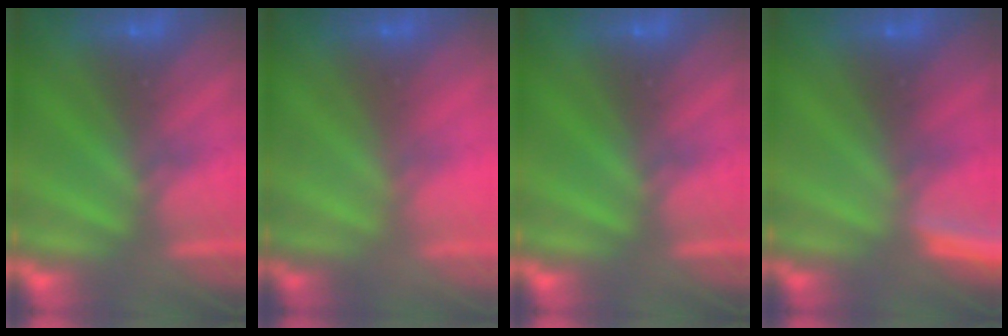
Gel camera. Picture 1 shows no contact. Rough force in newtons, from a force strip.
{"total": 2.0}
{"total": 0.0}
{"total": 3.4}